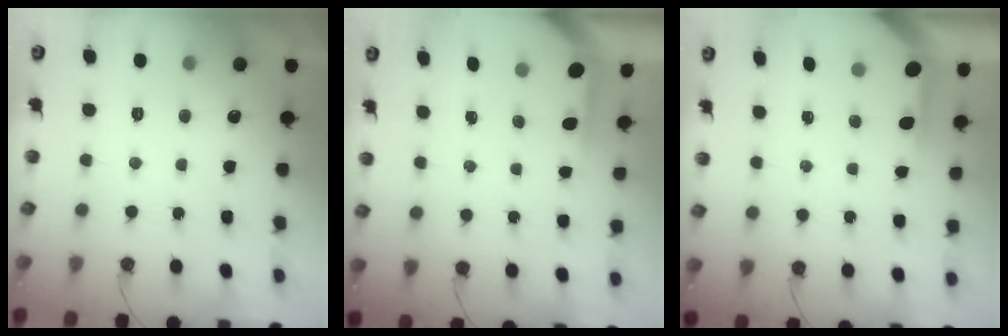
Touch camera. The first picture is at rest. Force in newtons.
{"total": 3.7, "press": 3.6, "slide": 0.4}
{"total": 3.8, "press": 3.8, "slide": 0.3}